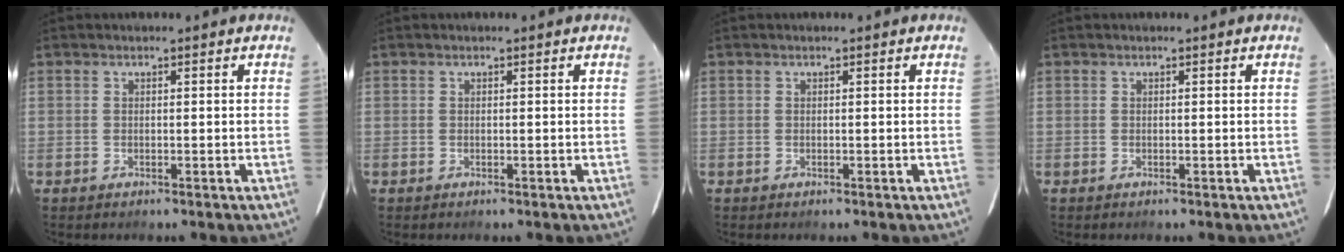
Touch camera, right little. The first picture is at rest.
{"total": 0.0}
{"total": 0.0}
{"total": 0.0}